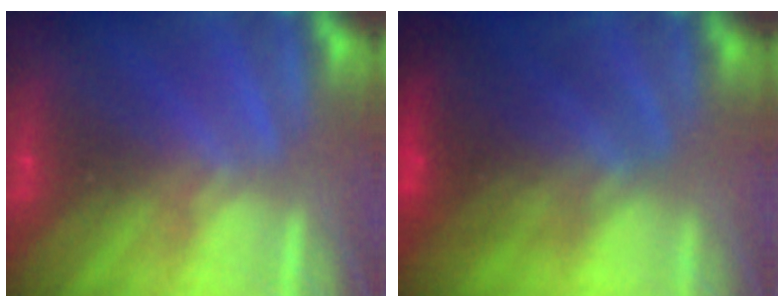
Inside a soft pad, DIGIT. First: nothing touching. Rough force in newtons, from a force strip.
{"total": 6.1}